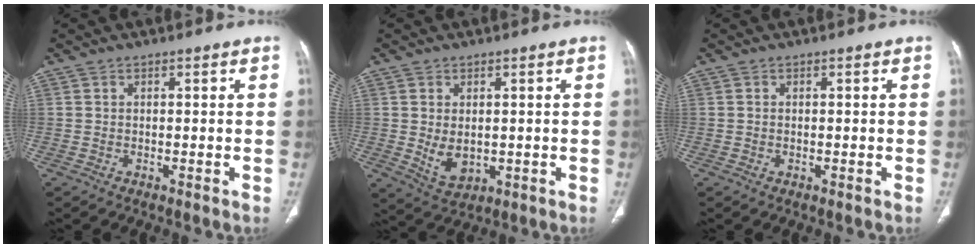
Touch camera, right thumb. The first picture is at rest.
{"total": 5.5, "force": [-0.1, 3.7, 4.1], "torque": [-0.064, -0.012, 0.017]}
{"total": 0.0}